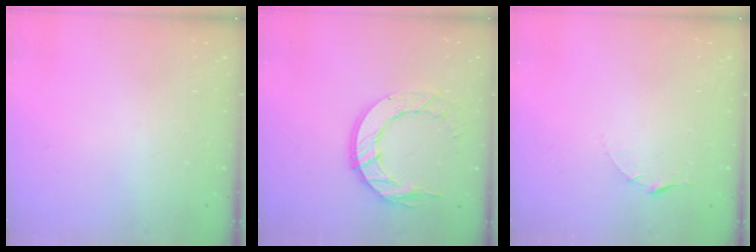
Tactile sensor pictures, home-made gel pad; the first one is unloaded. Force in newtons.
{"total": 12.3, "press": 12.3, "slide": 1.2}
{"total": 5.4, "press": 5.4, "slide": 0.5}